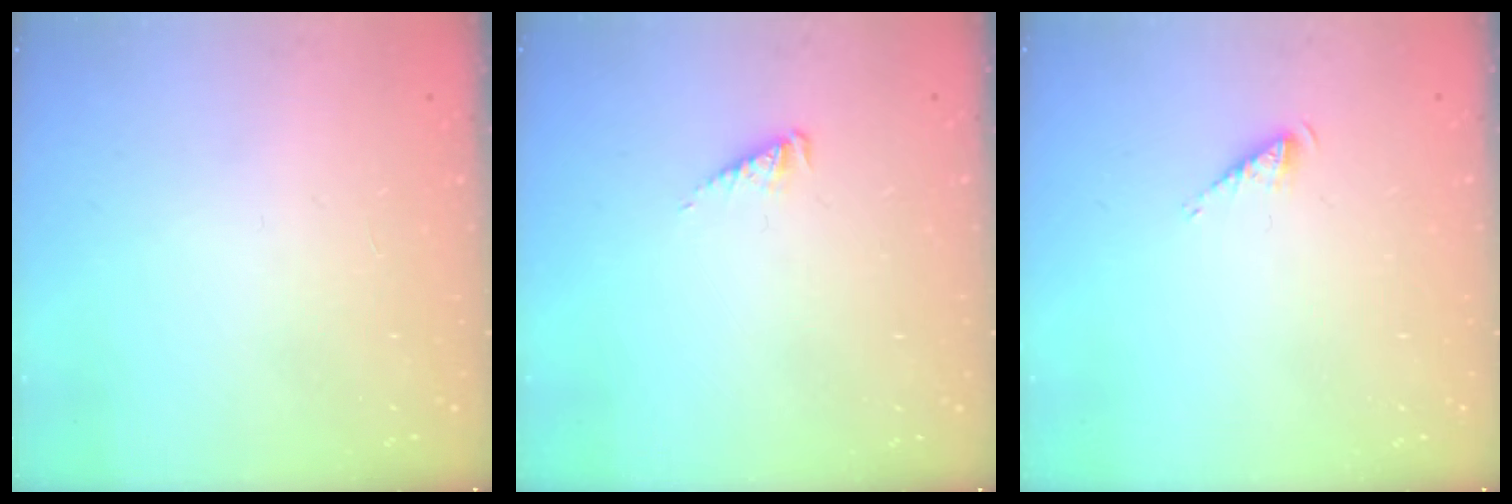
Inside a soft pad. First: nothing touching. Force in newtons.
{"total": 2.5, "press": 2.4, "slide": 0.4}
{"total": 2.7, "press": 2.7, "slide": 0.4}